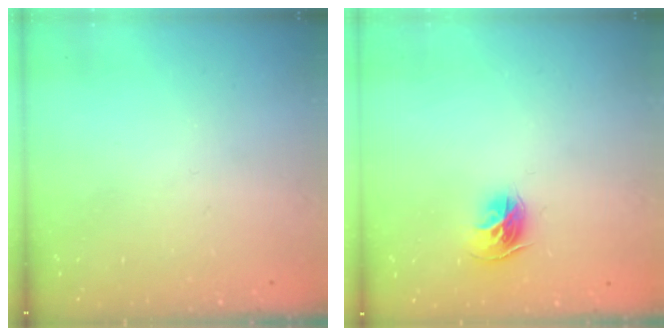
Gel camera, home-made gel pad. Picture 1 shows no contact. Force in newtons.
{"total": 9.2, "press": 9.1, "slide": 0.9}